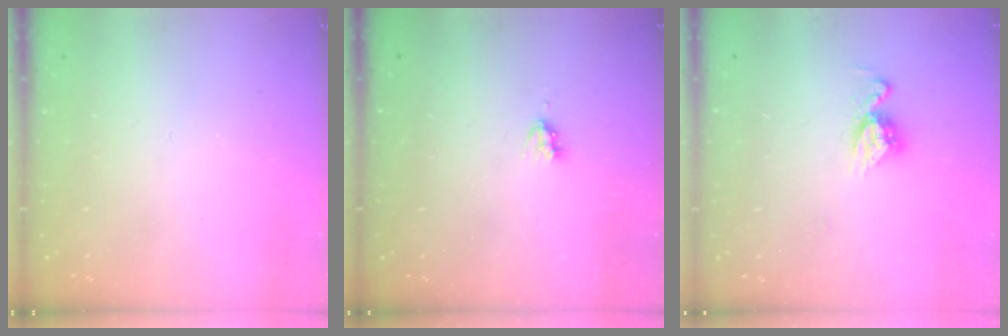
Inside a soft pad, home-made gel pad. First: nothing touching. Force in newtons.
{"total": 2.6, "press": 2.6, "slide": 0.4}
{"total": 8.4, "press": 8.4, "slide": 0.7}